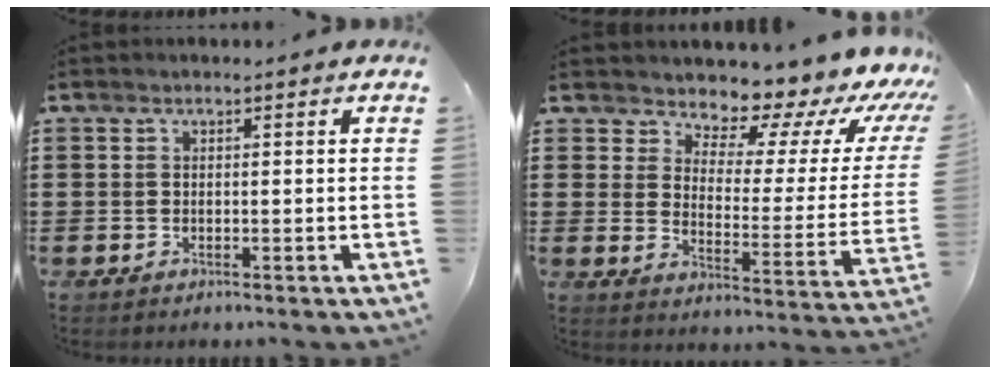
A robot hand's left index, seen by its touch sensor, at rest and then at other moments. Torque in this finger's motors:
{"motor_torque": [2.14, 0.00, 0.65, 0.01]}